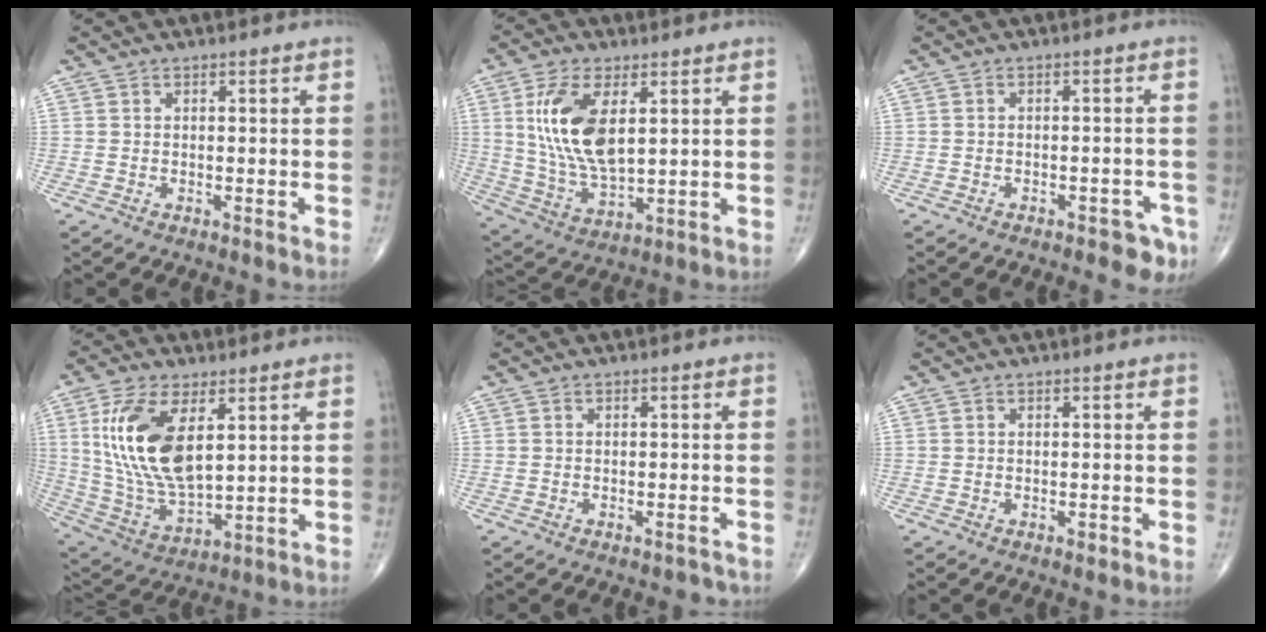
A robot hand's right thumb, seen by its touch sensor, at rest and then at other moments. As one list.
[{"total": 14.6, "force": [3.9, 7.0, 12.3], "torque": [-0.242, -0.020, 0.084]}, {"total": 4.9, "force": [-3.0, 2.4, 3.1], "torque": [-0.023, 0.016, -0.037]}, {"total": 17.5, "force": [4.9, 8.3, 14.6], "torque": [-0.291, -0.021, 0.105]}, {"total": 2.1, "force": [-1.9, 0.7, 0.7], "torque": [-0.013, 0.012, -0.020]}, {"total": 0.9, "force": [-0.5, 0.4, 0.6], "torque": [-0.009, -0.001, -0.007]}]